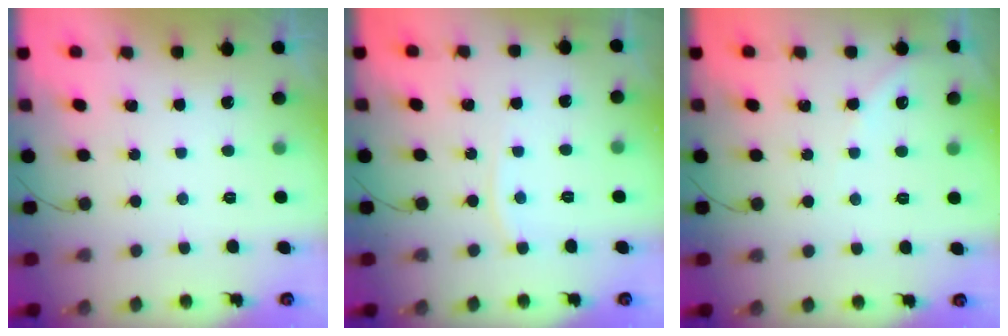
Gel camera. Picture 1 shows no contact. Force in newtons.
{"total": 4.1, "press": 4.1, "slide": 0.6}
{"total": 2.2, "press": 2.2, "slide": 0.4}